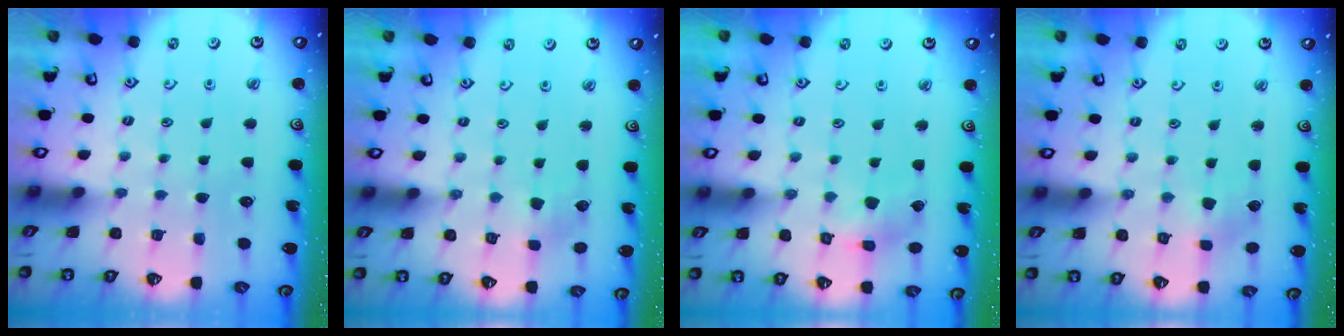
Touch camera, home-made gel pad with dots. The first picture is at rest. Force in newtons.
{"total": 1.9, "press": 1.9, "slide": 0.3}
{"total": 4.3, "press": 4.3, "slide": 0.5}
{"total": 2.7, "press": 2.7, "slide": 0.3}